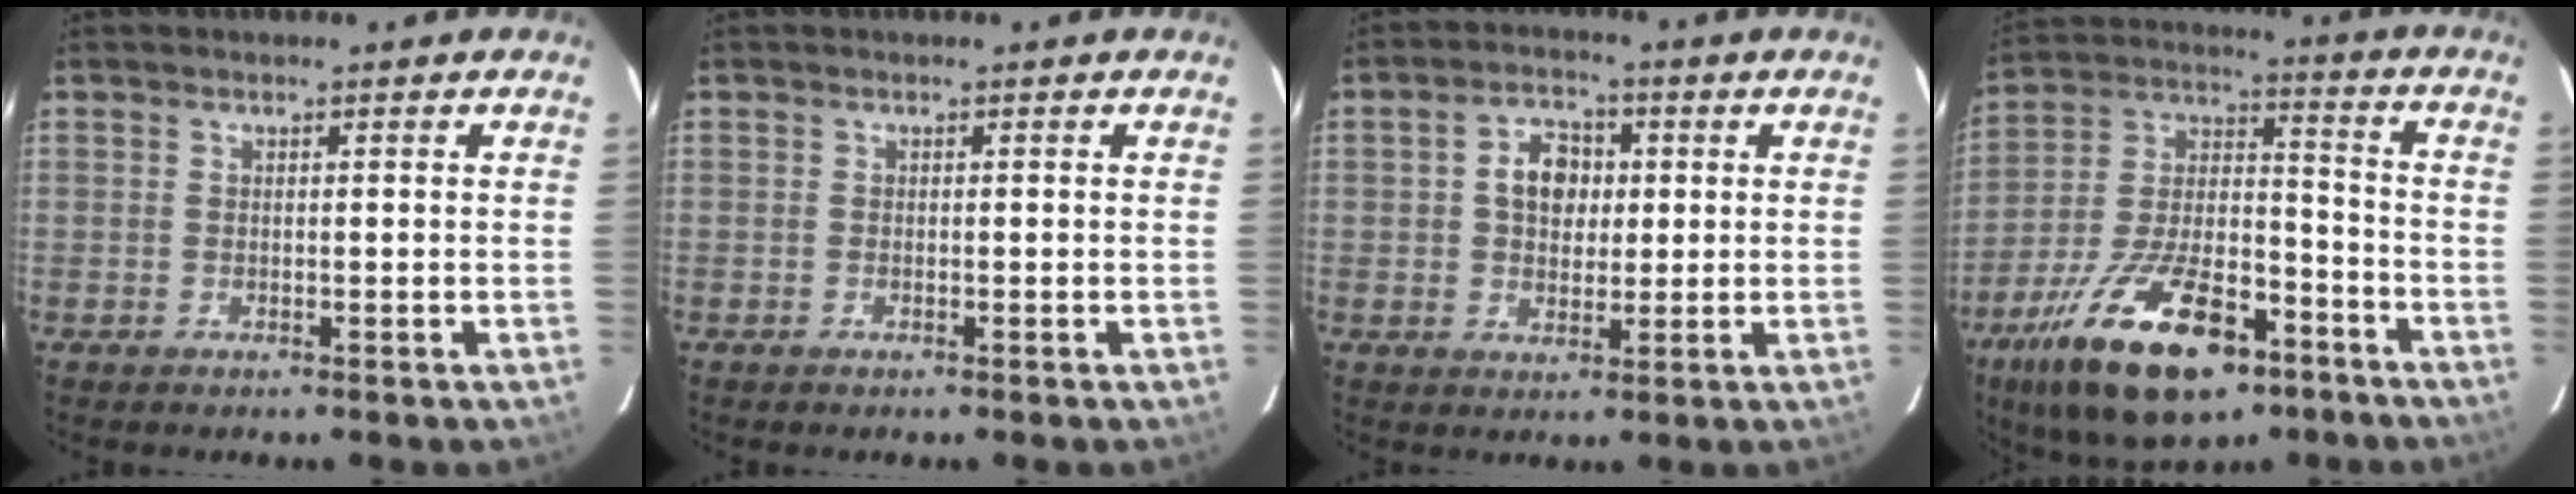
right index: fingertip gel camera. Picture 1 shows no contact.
{"total": 0.0}
{"total": 6.5, "force": [1.0, 4.9, 4.0], "torque": [-0.070, 0.021, 0.019]}
{"total": 23.4, "force": [-13.5, 10.1, 16.2], "torque": [-0.307, -0.011, -0.219]}